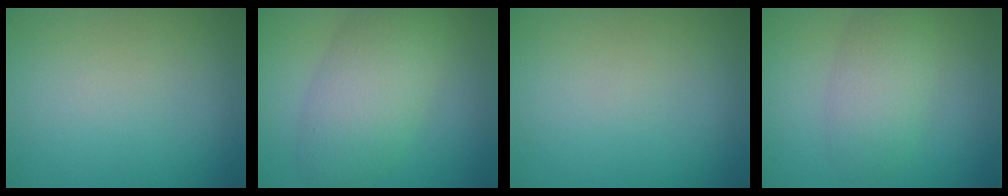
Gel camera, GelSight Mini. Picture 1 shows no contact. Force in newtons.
{"total": 6.5, "press": 6.5, "slide": 0.4}
{"total": 0.0}
{"total": 4.0, "press": 3.9, "slide": 0.2}